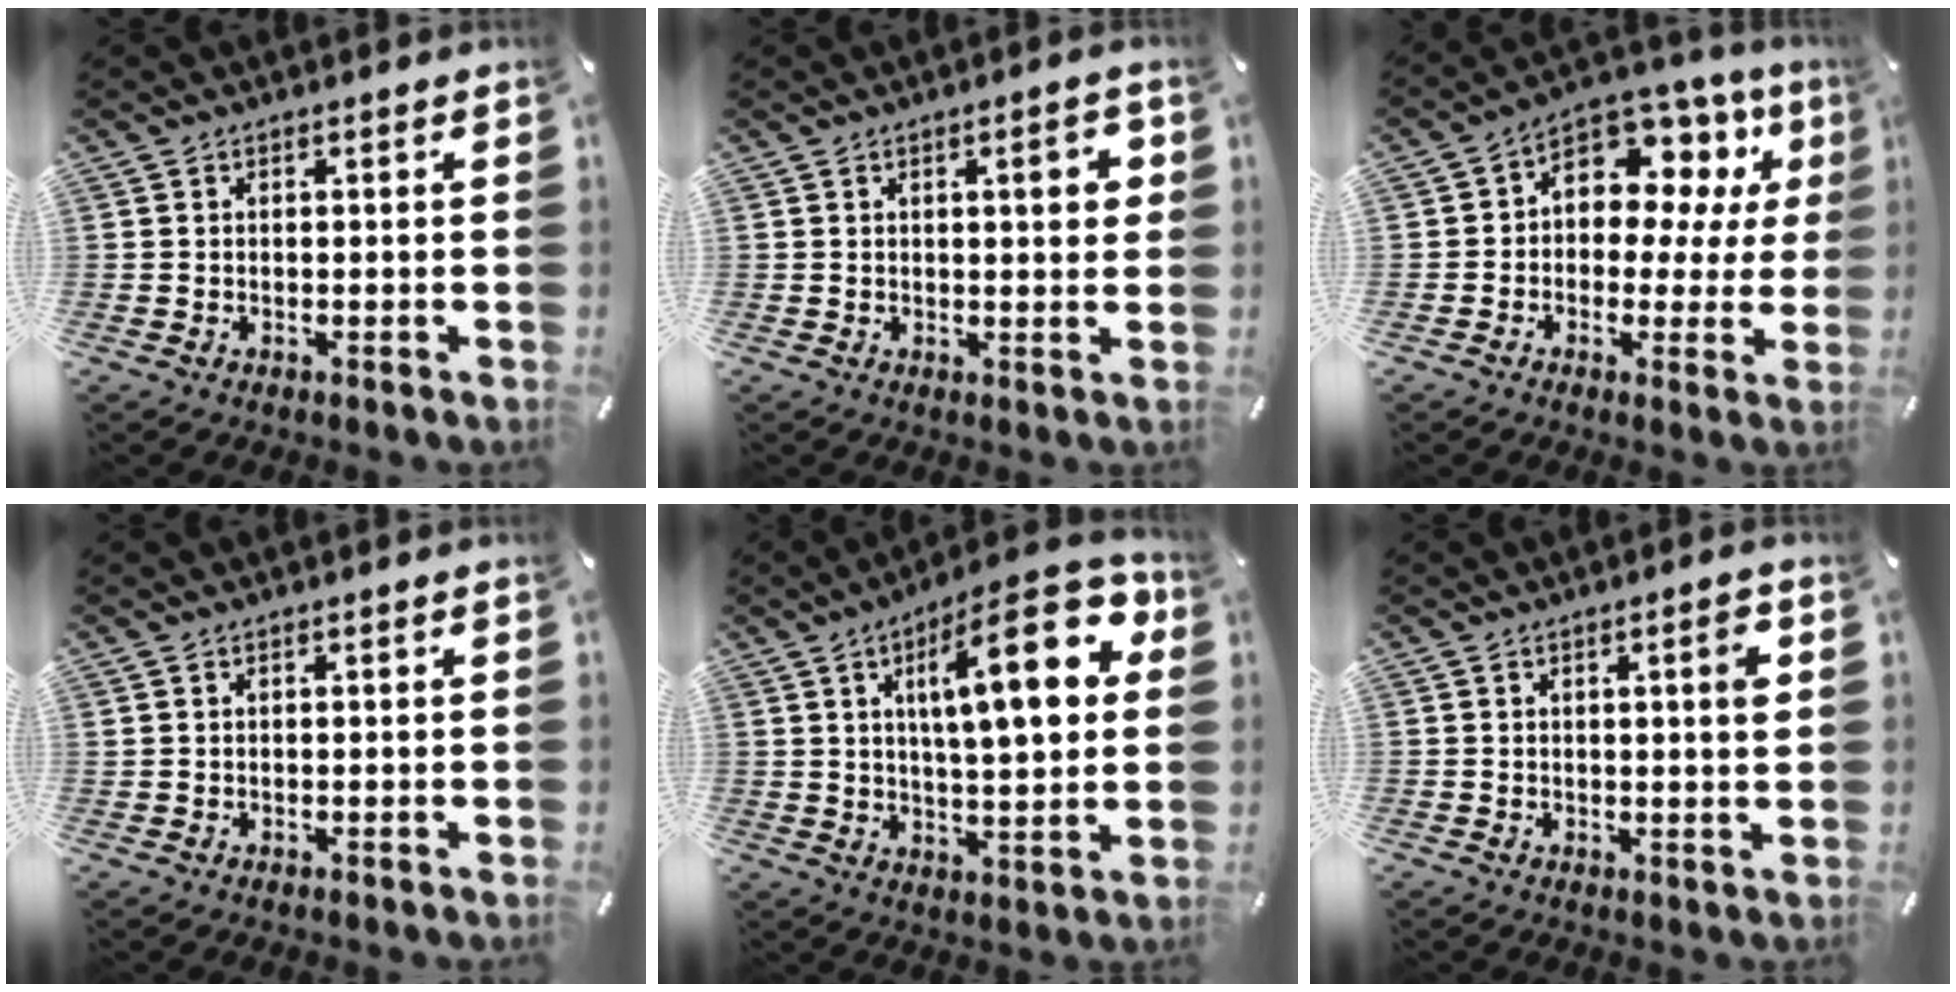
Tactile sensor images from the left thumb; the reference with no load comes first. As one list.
[{"total": 5.5, "force": [1.6, 1.7, 5.0], "torque": [-0.065, -0.006, 0.018]}, {"total": 11.2, "force": [3.6, 8.2, 6.6], "torque": [-0.098, -0.033, 0.066]}, {"total": 0.0}, {"total": 21.8, "force": [7.5, 7.4, 19.1], "torque": [-0.275, -0.022, 0.105]}, {"total": 4.7, "force": [1.4, 0.7, 4.4], "torque": [-0.071, -0.006, 0.016]}]